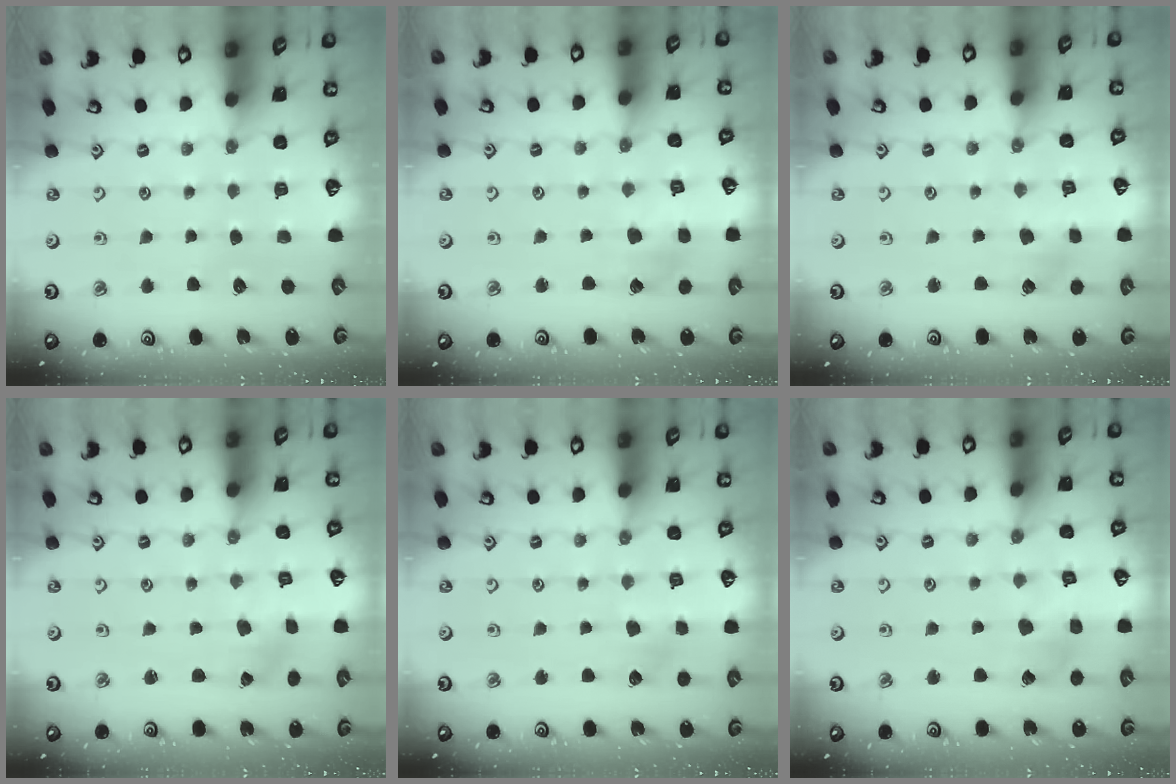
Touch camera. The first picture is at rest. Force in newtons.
{"total": 3.6, "press": 3.6, "slide": 0.6}
{"total": 3.4, "press": 3.3, "slide": 0.4}
{"total": 1.1, "press": 1.1, "slide": 0.2}
{"total": 2.4, "press": 2.3, "slide": 0.4}
{"total": 4.3, "press": 4.3, "slide": 0.5}